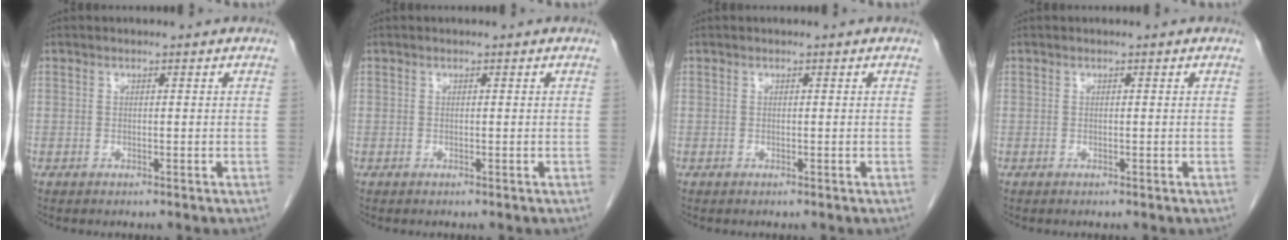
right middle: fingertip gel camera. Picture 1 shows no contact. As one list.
[{"total": 0.0}, {"total": 0.0}, {"total": 0.0}]